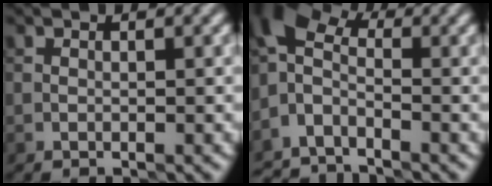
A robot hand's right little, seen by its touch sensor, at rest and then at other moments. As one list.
[{"total": 5.2, "force": [-2.9, 3.1, 3.1], "torque": [-0.067, 0.003, -0.071]}]